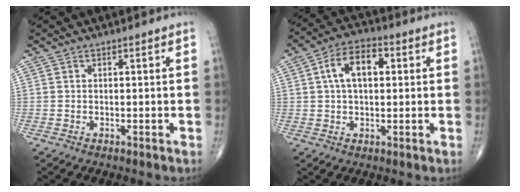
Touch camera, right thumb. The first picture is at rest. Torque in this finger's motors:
{"motor_torque": [0.37, 2.50, 1.19, 0.48, 0.05]}